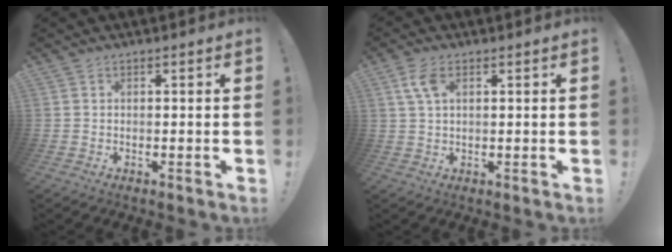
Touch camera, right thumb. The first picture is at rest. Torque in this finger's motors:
{"motor_torque": [0.63, 0.57, 0.38, -0.06, 0.02]}